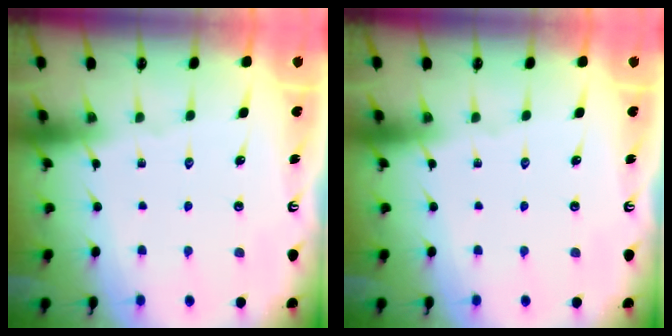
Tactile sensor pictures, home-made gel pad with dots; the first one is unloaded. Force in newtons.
{"total": 0.0}